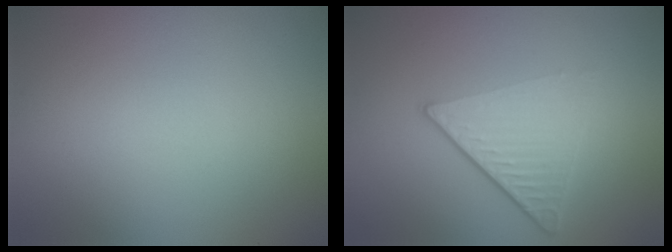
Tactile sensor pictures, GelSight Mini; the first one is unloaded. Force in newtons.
{"total": 4.7, "press": 3.0, "slide": 3.6}